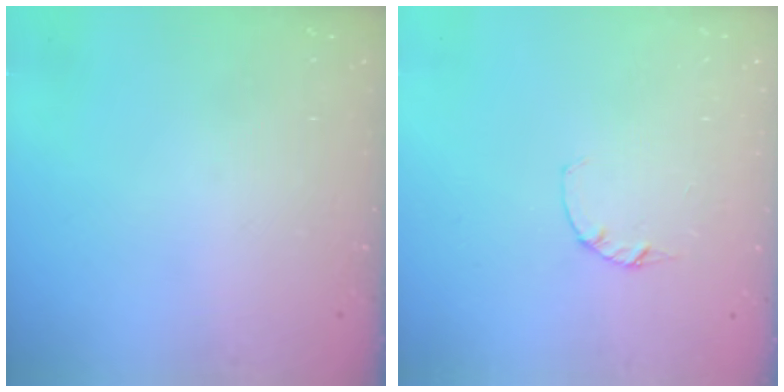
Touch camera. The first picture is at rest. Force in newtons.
{"total": 1.2, "press": 1.1, "slide": 0.3}